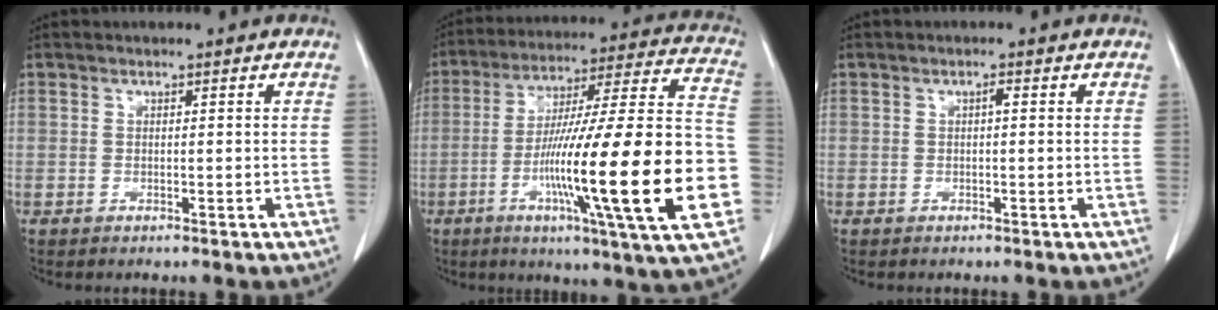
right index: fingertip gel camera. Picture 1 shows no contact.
{"total": 28.7, "force": [-7.0, 1.0, 27.8], "torque": [-0.398, -0.015, -0.124]}
{"total": 0.7, "force": [0.1, 0.1, 0.7], "torque": [-0.013, 0.002, 0.001]}